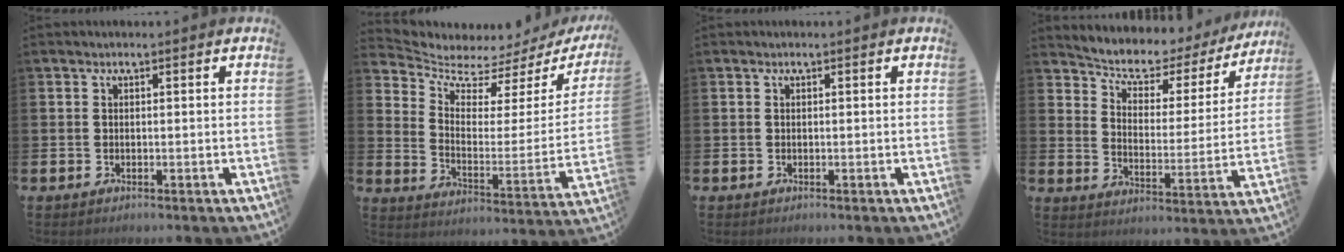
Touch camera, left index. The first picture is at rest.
{"total": 5.0, "force": [4.3, 2.2, 1.0], "torque": [-0.055, -0.040, 0.066]}
{"total": 0.0}
{"total": 5.7, "force": [4.9, 2.5, 1.5], "torque": [-0.063, -0.034, 0.078]}